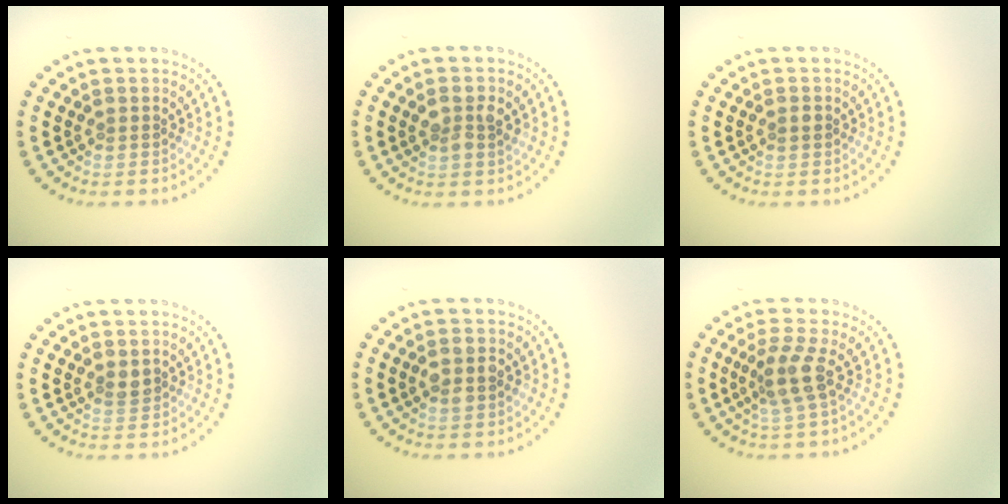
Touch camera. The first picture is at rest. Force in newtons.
{"total": 2.0, "press": 1.9, "slide": 0.4}
{"total": 0.9, "press": 0.9, "slide": 0.1}
{"total": 1.2, "press": 1.2, "slide": 0.3}
{"total": 2.3, "press": 2.3, "slide": 0.2}
{"total": 2.9, "press": 2.2, "slide": 1.8}